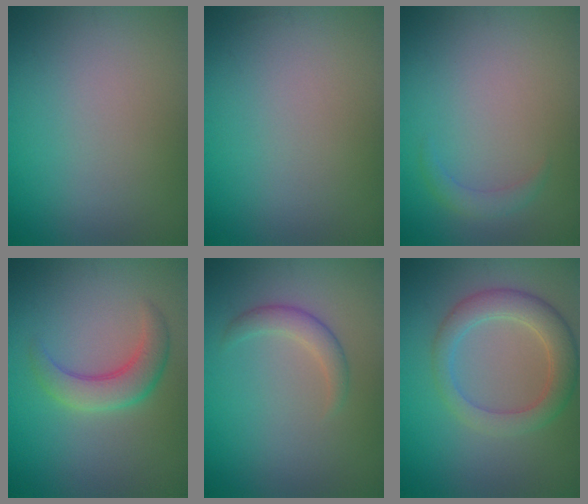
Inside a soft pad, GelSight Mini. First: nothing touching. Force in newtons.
{"total": 0.0}
{"total": 1.3, "press": 1.3, "slide": 0.1}
{"total": 3.7, "press": 3.7, "slide": 0.1}
{"total": 2.0, "press": 2.0, "slide": 0.1}
{"total": 4.4, "press": 4.4, "slide": 0.4}